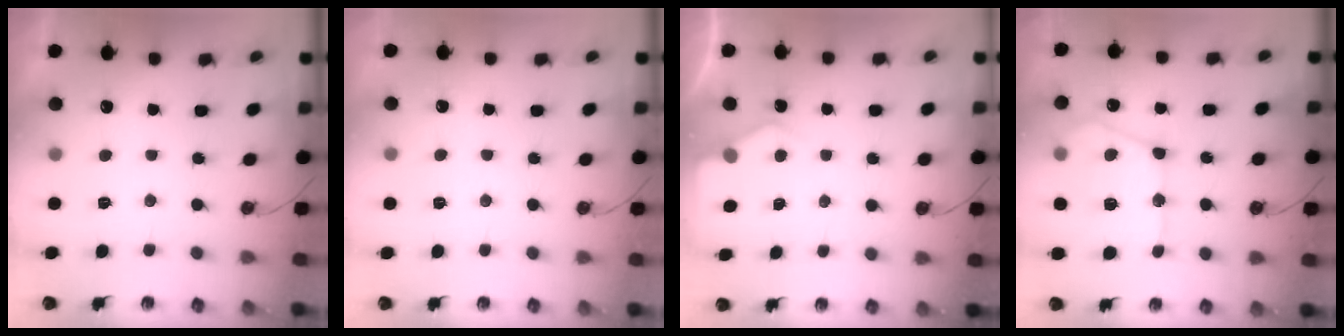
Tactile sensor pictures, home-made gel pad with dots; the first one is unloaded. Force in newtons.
{"total": 4.3, "press": 4.2, "slide": 0.6}
{"total": 3.8, "press": 3.8, "slide": 0.6}
{"total": 18.7, "press": 18.5, "slide": 2.0}